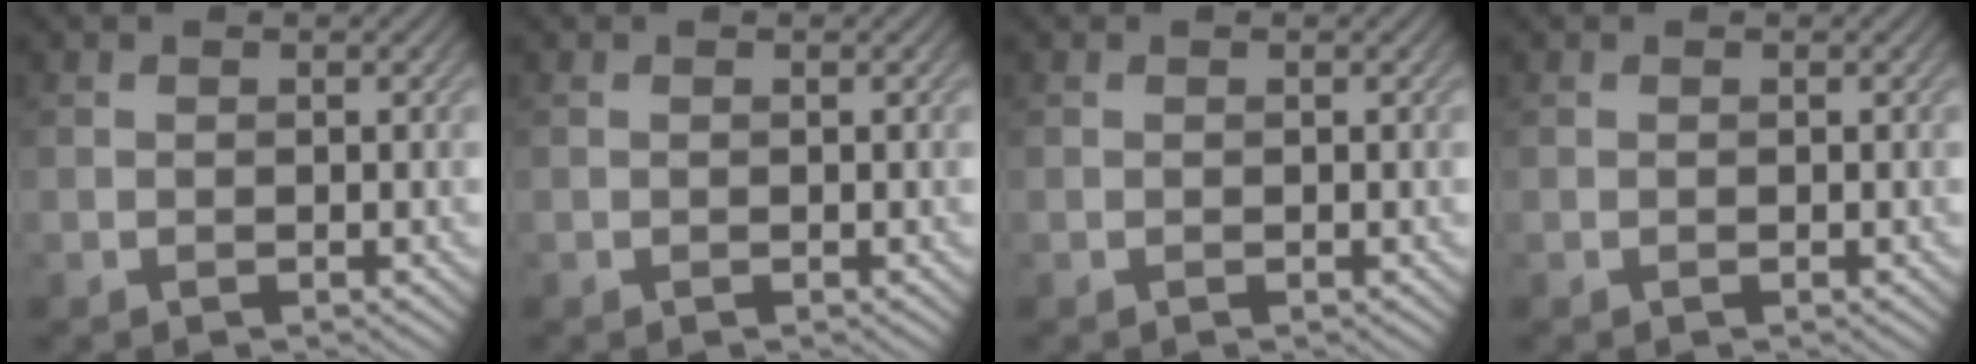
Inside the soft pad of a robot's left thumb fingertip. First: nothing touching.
{"total": 0.0}
{"total": 0.0}
{"total": 0.0}